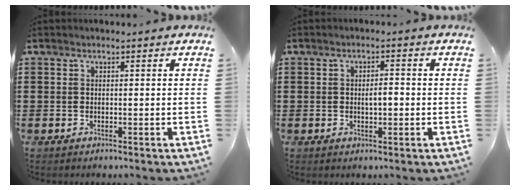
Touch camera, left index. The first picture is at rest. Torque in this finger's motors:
{"motor_torque": [0.07, 0.01, 0.05, 0.06]}